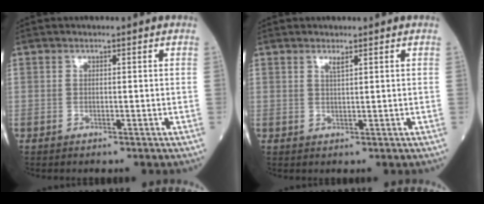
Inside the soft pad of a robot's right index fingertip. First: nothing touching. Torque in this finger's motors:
{"motor_torque": [-0.01, 0.00, -0.01, 0.00]}